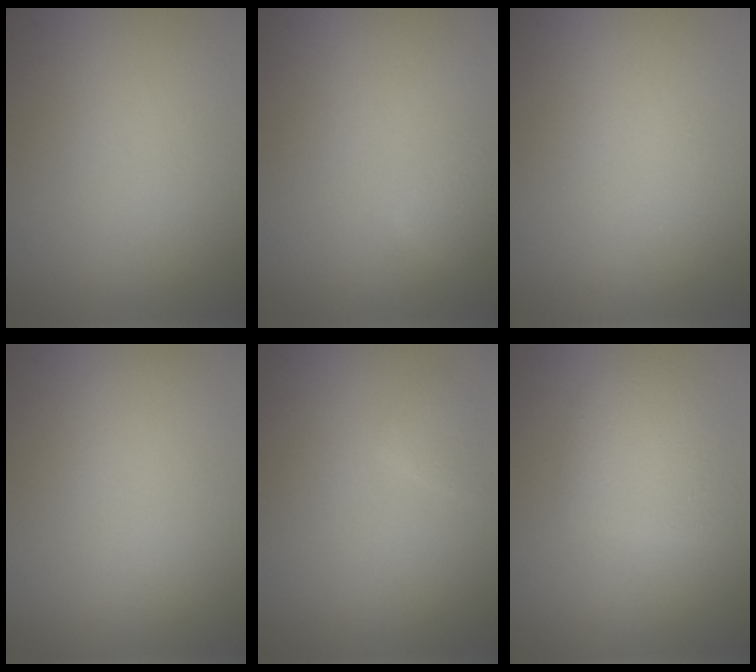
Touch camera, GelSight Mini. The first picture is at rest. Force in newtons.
{"total": 1.2, "press": 1.2, "slide": 0.0}
{"total": 0.0}
{"total": 0.0}
{"total": 0.8, "press": 0.8, "slide": 0.1}
{"total": 2.6, "press": 2.6, "slide": 0.1}